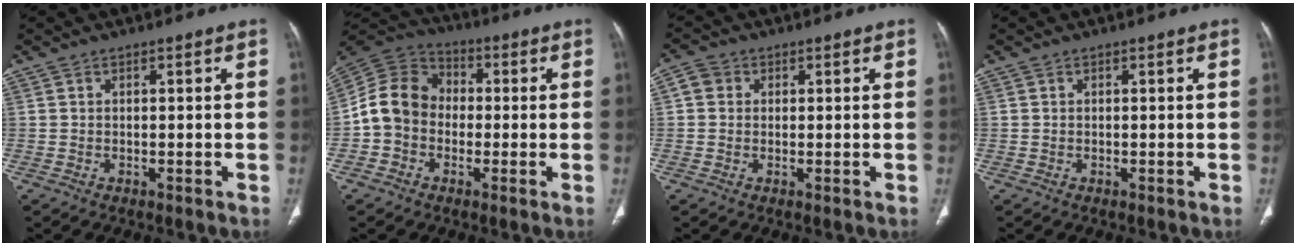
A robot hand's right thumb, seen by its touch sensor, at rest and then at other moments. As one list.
[{"total": 11.0, "force": [-1.3, 9.4, 5.7], "torque": [-0.094, 0.036, -0.038]}, {"total": 2.9, "force": [0.6, 2.7, 1.0], "torque": [-0.006, 0.006, 0.007]}, {"total": 0.0}]